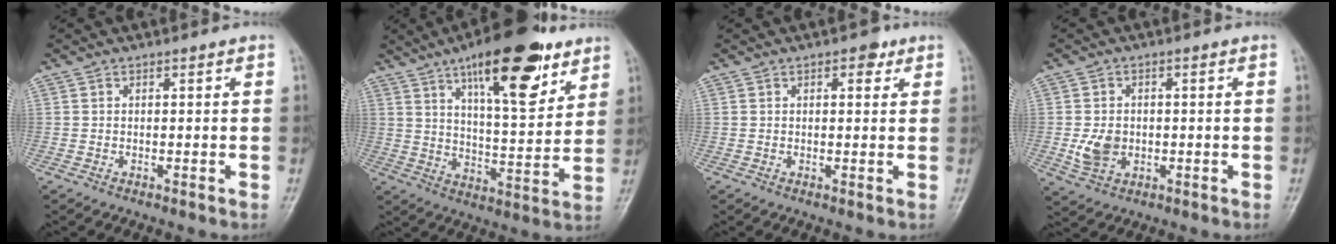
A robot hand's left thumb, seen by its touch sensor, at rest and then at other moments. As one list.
[{"total": 19.9, "force": [11.5, 6.8, 14.8], "torque": [-0.186, -0.050, 0.179]}, {"total": 2.7, "force": [1.4, 1.5, 1.8], "torque": [-0.012, -0.001, 0.015]}, {"total": 5.6, "force": [-0.8, 4.3, 3.6], "torque": [-0.056, -0.002, -0.009]}]